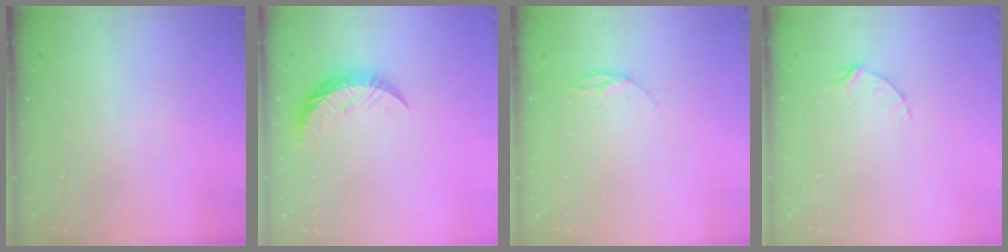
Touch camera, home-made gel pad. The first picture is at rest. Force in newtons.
{"total": 9.3, "press": 9.3, "slide": 0.7}
{"total": 4.4, "press": 4.4, "slide": 0.5}
{"total": 3.9, "press": 3.9, "slide": 0.4}